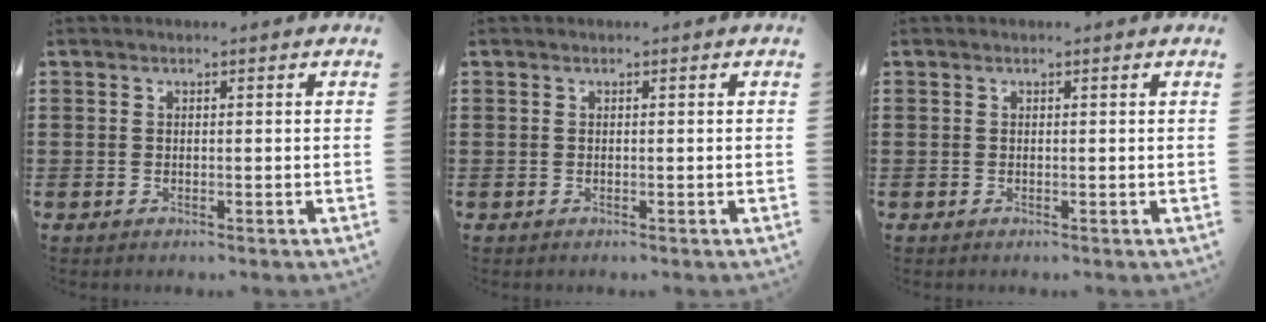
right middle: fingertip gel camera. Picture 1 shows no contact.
{"total": 0.0}
{"total": 0.0}